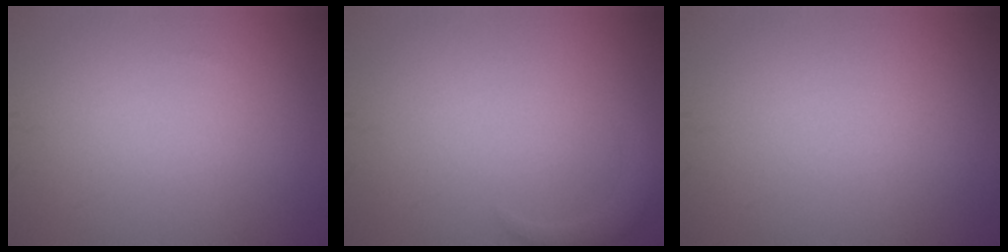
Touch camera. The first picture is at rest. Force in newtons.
{"total": 1.6, "press": 1.6, "slide": 0.2}
{"total": 0.0}